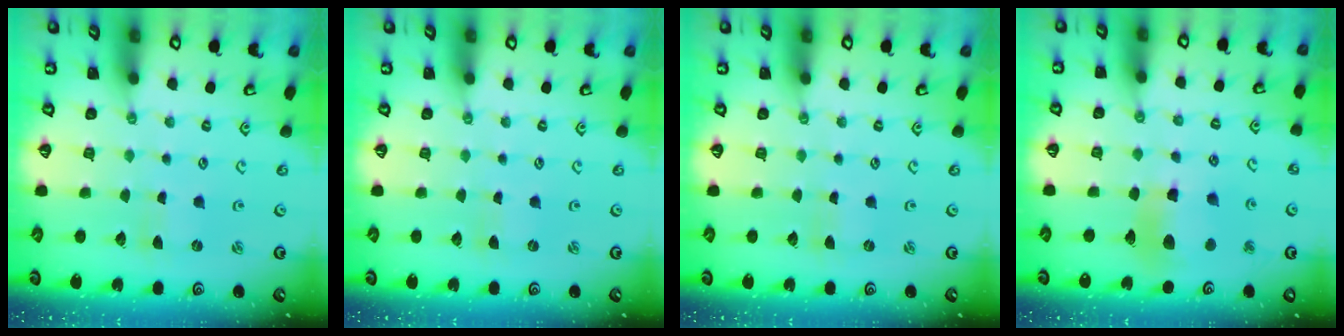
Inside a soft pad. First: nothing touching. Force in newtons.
{"total": 0.0}
{"total": 0.0}
{"total": 11.1, "press": 11.0, "slide": 1.4}